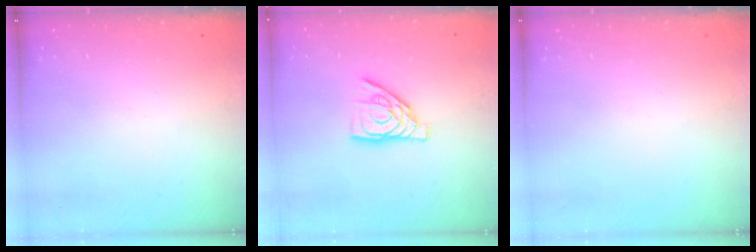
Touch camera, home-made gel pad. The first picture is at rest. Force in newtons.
{"total": 10.8, "press": 10.8, "slide": 0.8}
{"total": 0.0}